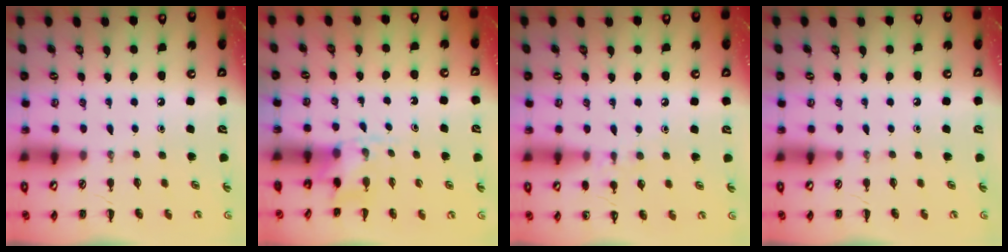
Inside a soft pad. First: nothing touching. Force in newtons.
{"total": 2.9, "press": 2.7, "slide": 1.2}
{"total": 6.3, "press": 6.0, "slide": 1.9}
{"total": 0.0}